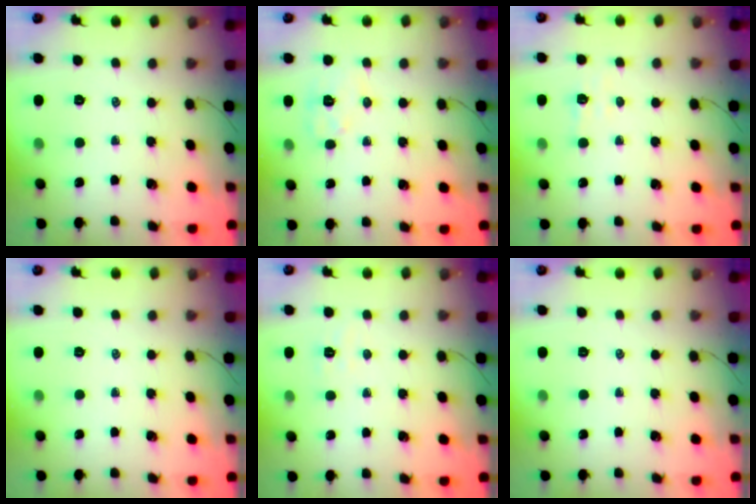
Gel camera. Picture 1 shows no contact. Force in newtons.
{"total": 7.1, "press": 7.1, "slide": 0.5}
{"total": 4.2, "press": 4.0, "slide": 1.0}
{"total": 0.0}
{"total": 3.1, "press": 2.9, "slide": 0.9}
{"total": 0.0}